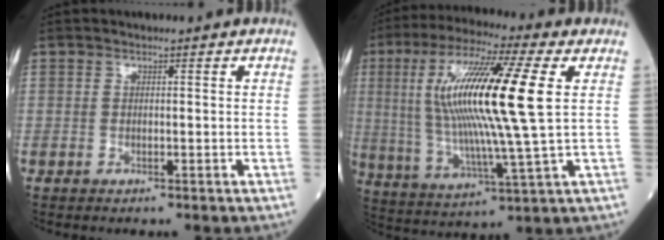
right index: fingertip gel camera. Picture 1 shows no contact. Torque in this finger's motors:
{"motor_torque": [2.14, 0.00, 1.06, 0.21]}